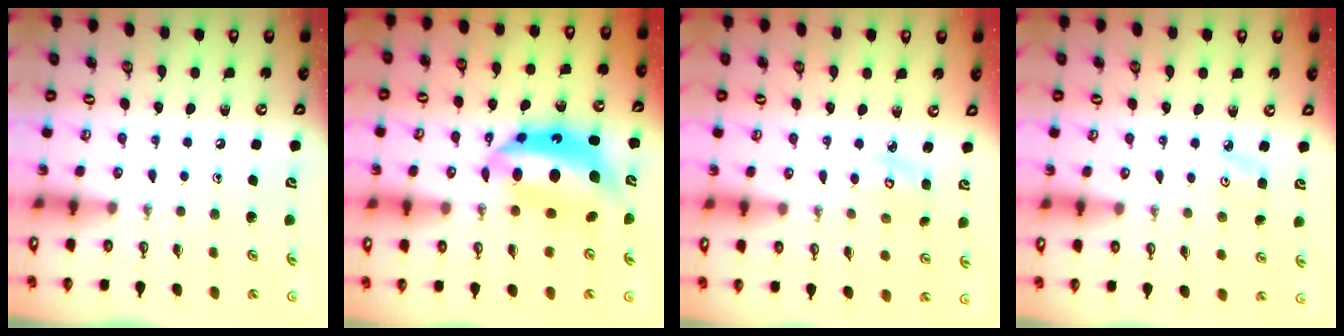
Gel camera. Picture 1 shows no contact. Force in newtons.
{"total": 15.1, "press": 15.0, "slide": 2.0}
{"total": 2.7, "press": 2.7, "slide": 0.0}
{"total": 4.5, "press": 4.4, "slide": 0.6}